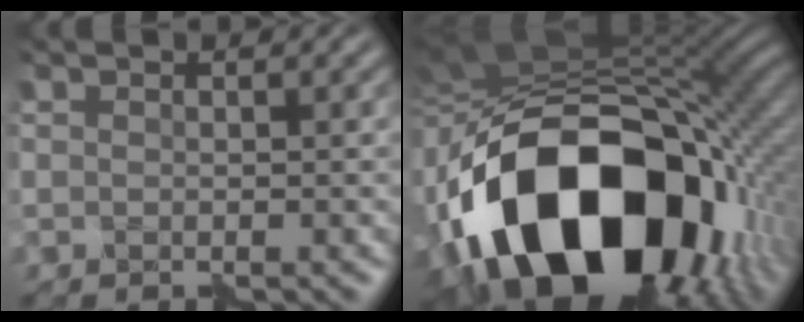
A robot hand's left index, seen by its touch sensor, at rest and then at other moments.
{"total": 20.5, "force": [-6.1, 13.0, 14.6], "torque": [-0.300, -0.024, -0.085]}